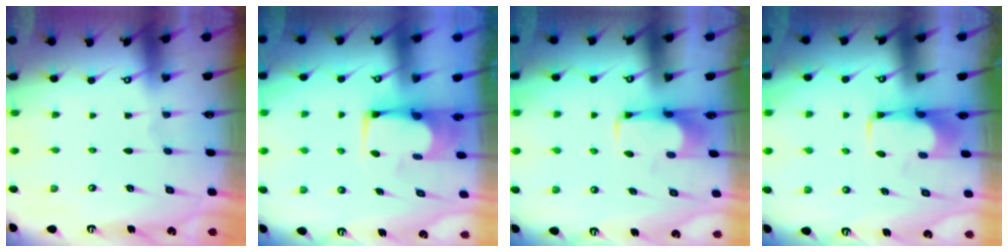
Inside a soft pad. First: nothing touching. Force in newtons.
{"total": 2.9, "press": 2.9, "slide": 0.2}
{"total": 1.5, "press": 1.4, "slide": 0.4}
{"total": 1.6, "press": 1.5, "slide": 0.3}